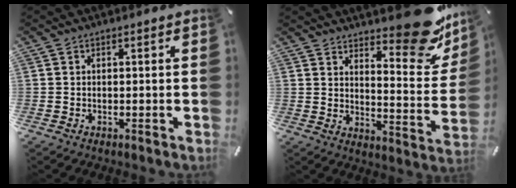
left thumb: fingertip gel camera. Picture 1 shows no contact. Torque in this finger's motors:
{"motor_torque": [1.01, -0.70, 0.43, -0.15, 0.08]}